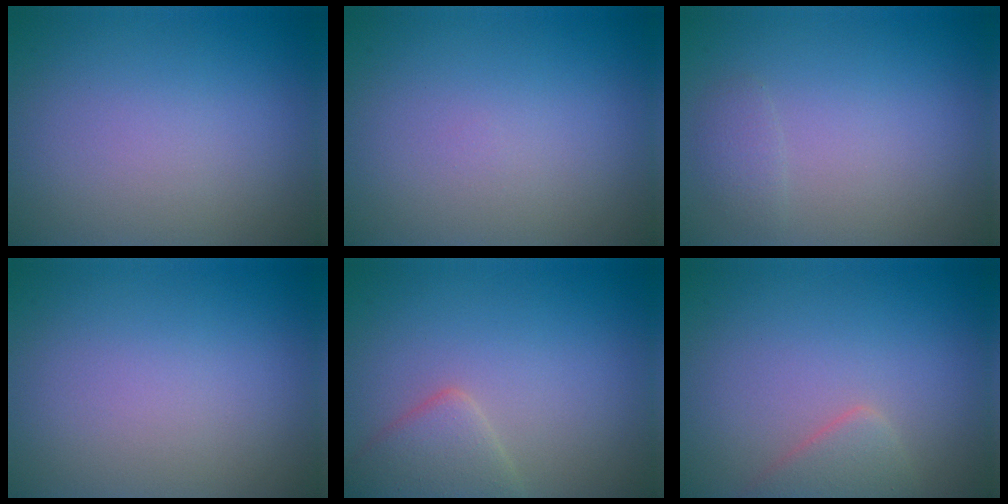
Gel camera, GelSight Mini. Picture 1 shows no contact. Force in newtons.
{"total": 0.0}
{"total": 0.9, "press": 0.9, "slide": 0.0}
{"total": 0.0}
{"total": 2.9, "press": 2.9, "slide": 0.2}
{"total": 2.1, "press": 2.1, "slide": 0.2}